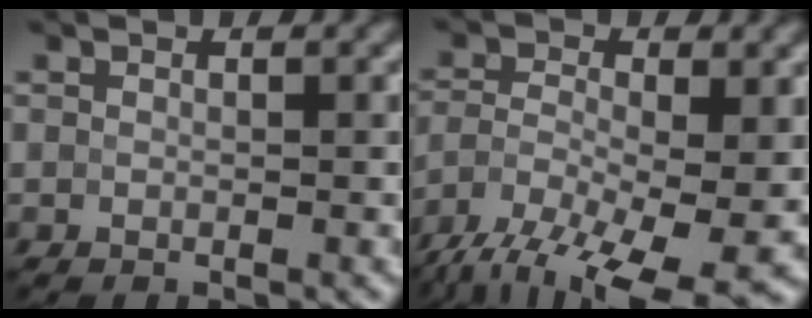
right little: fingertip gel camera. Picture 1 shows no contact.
{"total": 10.3, "force": [-7.1, 3.1, 6.7], "torque": [-0.129, -0.019, -0.131]}